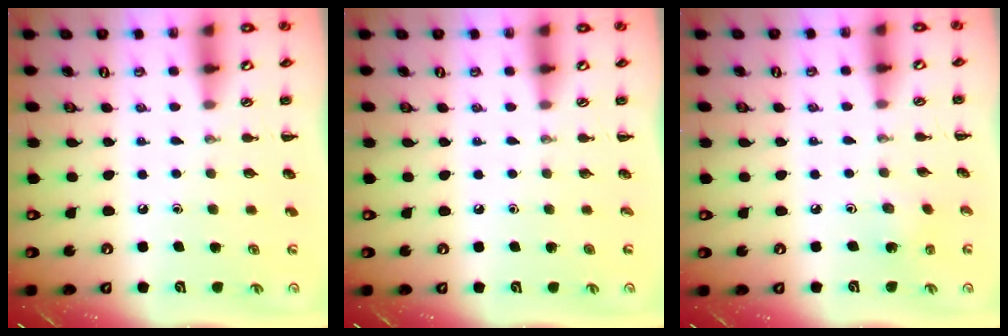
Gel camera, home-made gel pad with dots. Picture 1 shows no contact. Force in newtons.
{"total": 0.0}
{"total": 1.5, "press": 1.4, "slide": 0.5}